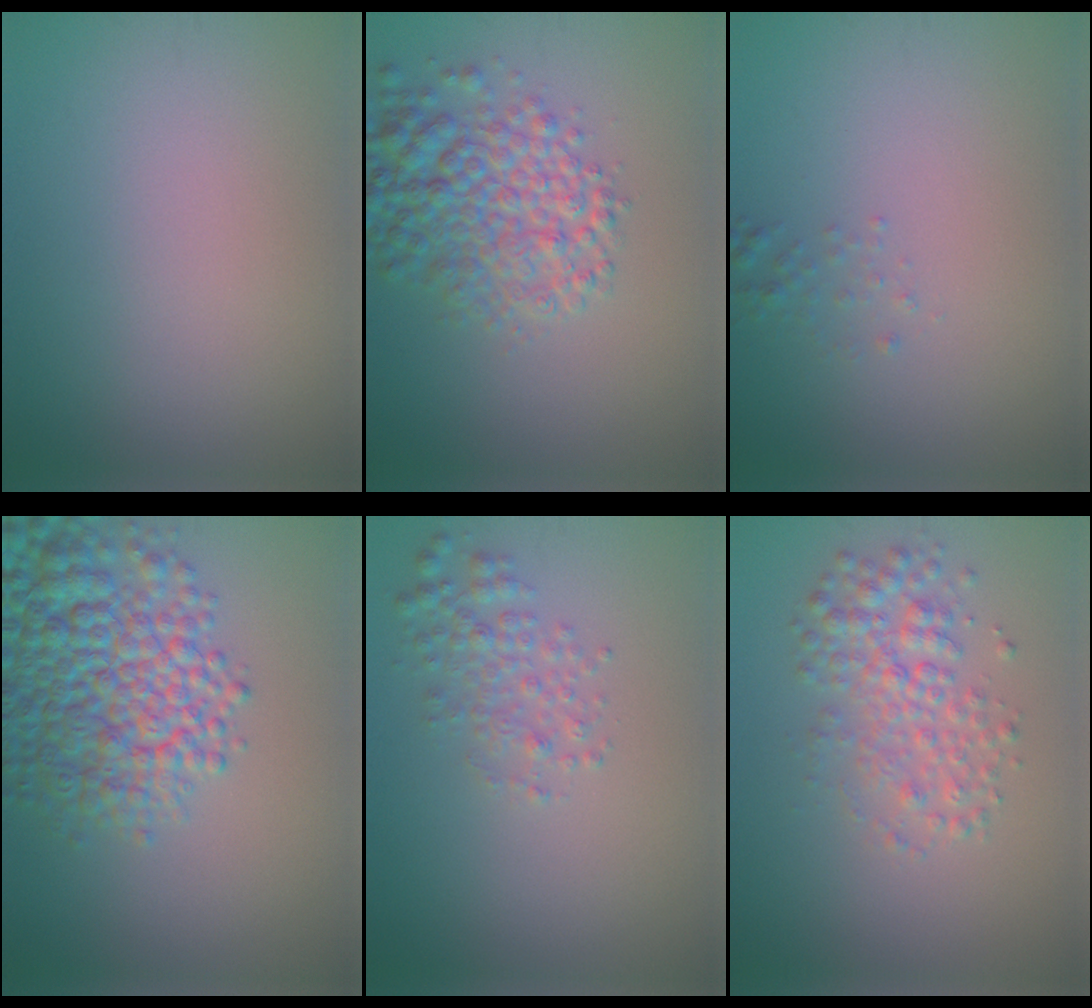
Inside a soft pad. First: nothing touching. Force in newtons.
{"total": 6.3, "press": 6.3, "slide": 0.2}
{"total": 0.8, "press": 0.8, "slide": 0.1}
{"total": 9.2, "press": 9.2, "slide": 0.4}
{"total": 2.4, "press": 2.4, "slide": 0.1}
{"total": 3.8, "press": 3.8, "slide": 0.0}